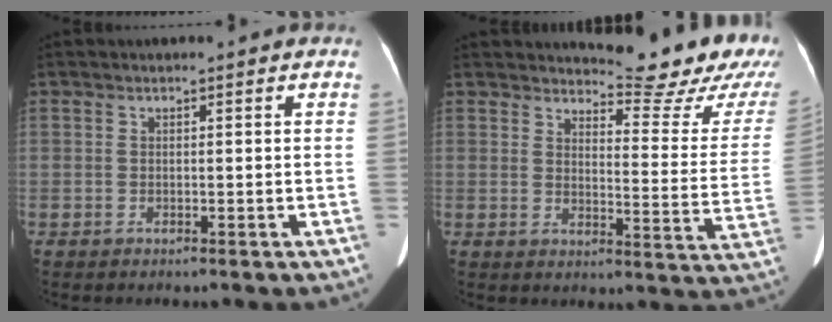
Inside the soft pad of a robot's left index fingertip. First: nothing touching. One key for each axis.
{"total": 15.2, "fx": 14.5, "fy": 1.1, "fz": 4.6, "tx": -0.050, "ty": -0.095, "tz": 0.151}